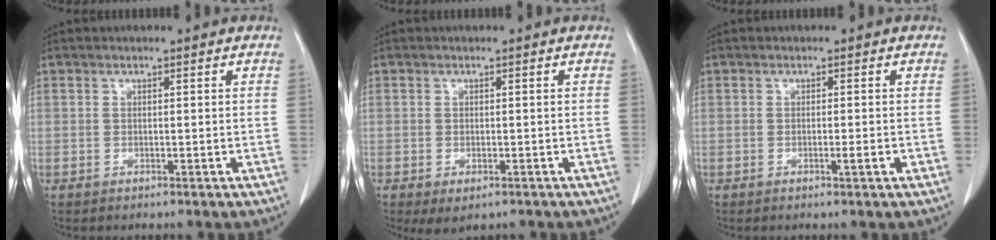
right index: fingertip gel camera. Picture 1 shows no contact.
{"total": 3.1, "force": [-1.8, 1.4, 2.1], "torque": [-0.032, -0.007, -0.017]}
{"total": 1.4, "force": [-0.6, -0.1, 1.3], "torque": [-0.021, -0.003, -0.008]}